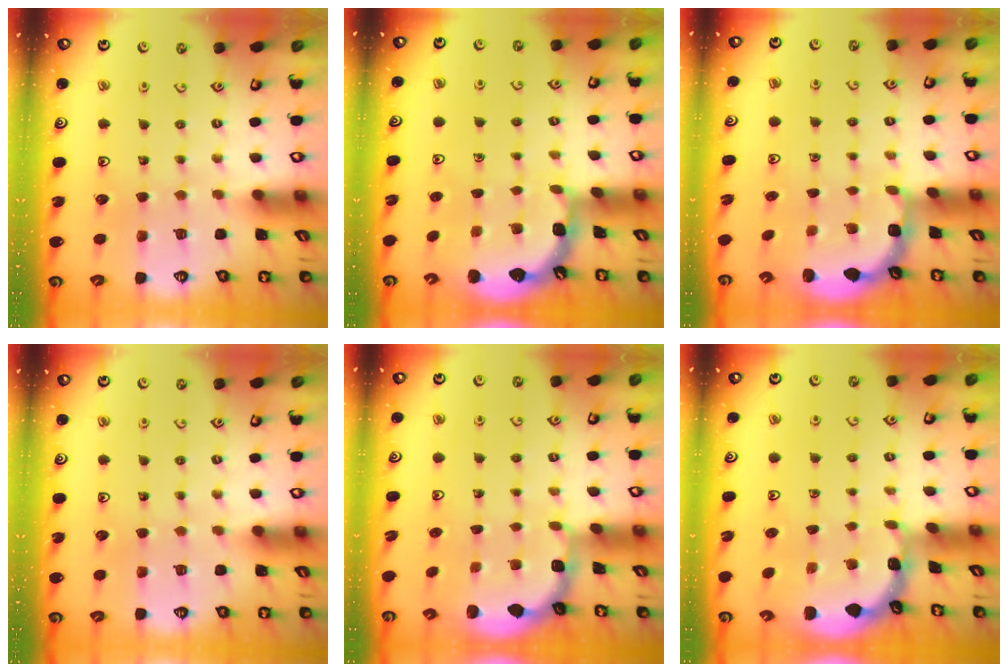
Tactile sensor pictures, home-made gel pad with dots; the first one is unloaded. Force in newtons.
{"total": 1.9, "press": 1.9, "slide": 0.2}
{"total": 2.8, "press": 2.5, "slide": 1.4}
{"total": 0.0}
{"total": 2.0, "press": 1.8, "slide": 0.7}
{"total": 1.2, "press": 1.2, "slide": 0.1}